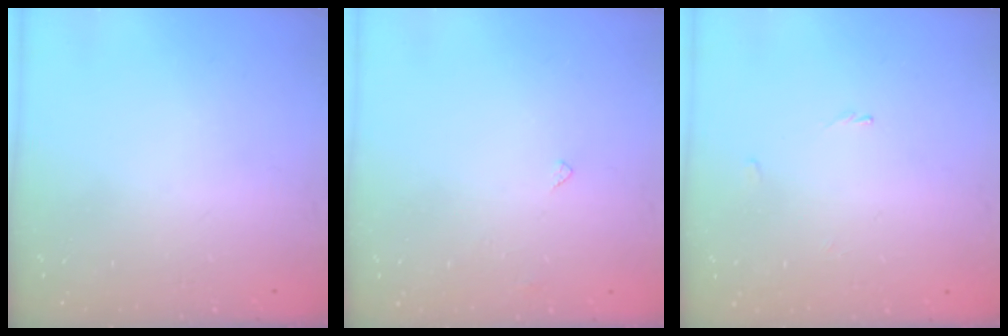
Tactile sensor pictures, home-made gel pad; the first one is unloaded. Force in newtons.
{"total": 2.8, "press": 2.7, "slide": 0.4}
{"total": 0.0}